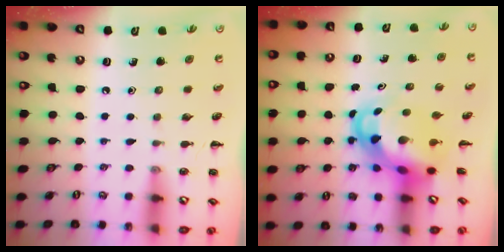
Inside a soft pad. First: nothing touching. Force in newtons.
{"total": 5.4, "press": 5.2, "slide": 1.4}